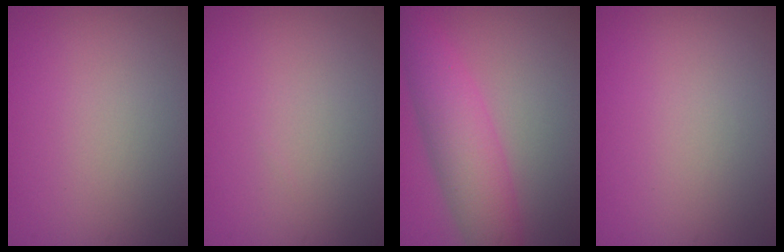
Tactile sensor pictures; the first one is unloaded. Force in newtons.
{"total": 0.0}
{"total": 5.7, "press": 5.7, "slide": 0.3}
{"total": 0.0}